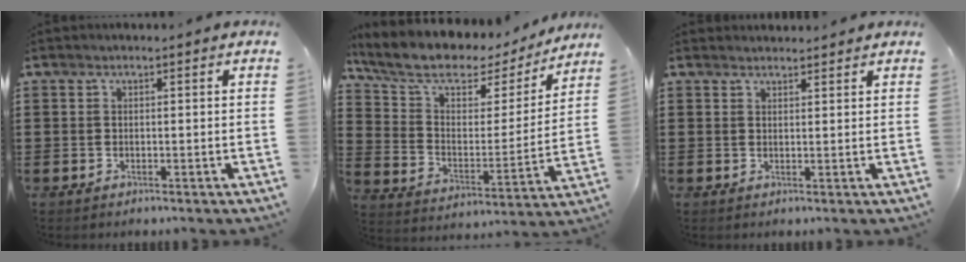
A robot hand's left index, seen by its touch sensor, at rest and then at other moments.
{"total": 9.0, "force": [7.2, 3.2, 4.3], "torque": [-0.111, -0.047, 0.120]}
{"total": 1.6, "force": [1.5, 0.3, -0.1], "torque": [-0.003, 0.001, 0.031]}